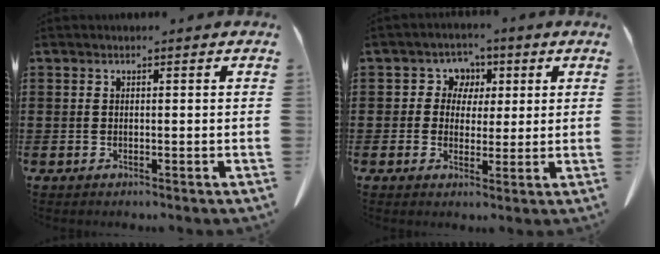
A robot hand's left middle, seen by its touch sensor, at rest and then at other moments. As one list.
[{"total": 4.2, "force": [1.1, 3.9, 0.8], "torque": [-0.032, 0.009, 0.014]}]